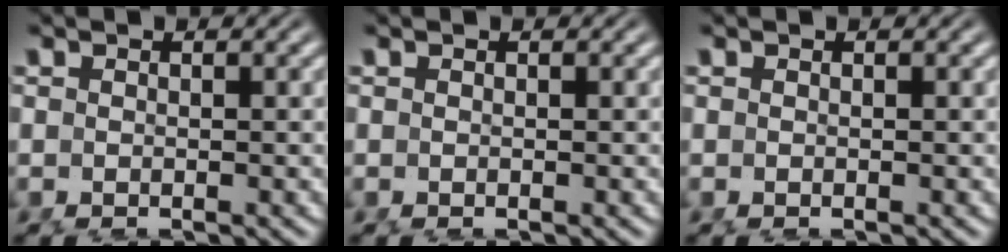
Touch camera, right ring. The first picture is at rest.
{"total": 0.0}
{"total": 0.0}